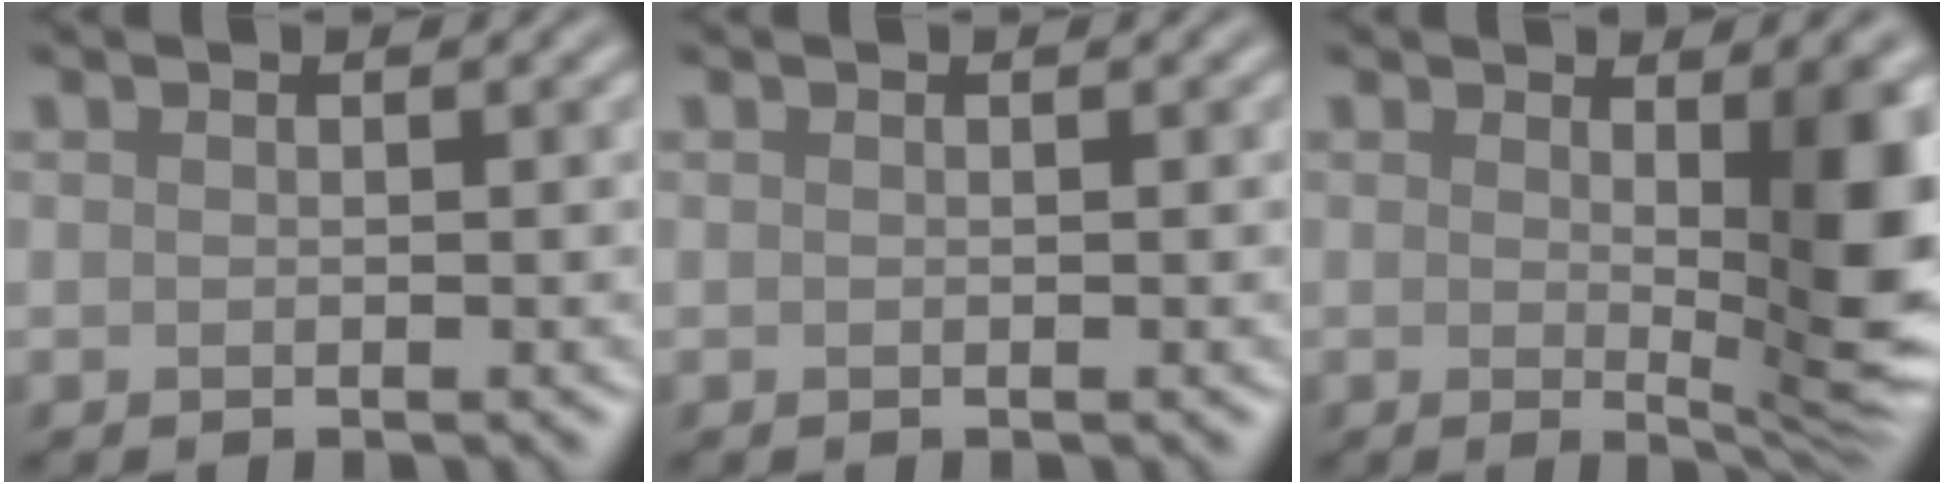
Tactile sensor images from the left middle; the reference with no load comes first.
{"total": 0.0}
{"total": 7.4, "force": [0.7, 1.8, 7.2], "torque": [-0.075, -0.010, 0.012]}